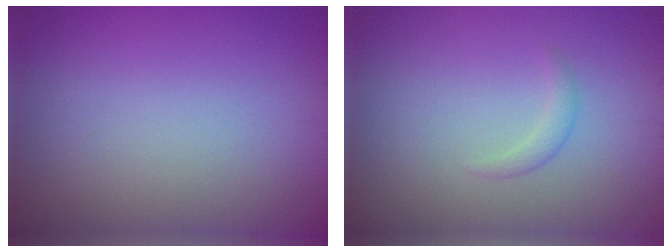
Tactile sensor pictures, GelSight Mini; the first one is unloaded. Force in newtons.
{"total": 0.9, "press": 0.9, "slide": 0.0}